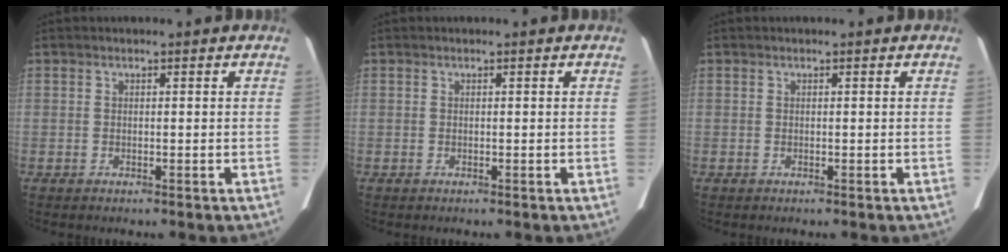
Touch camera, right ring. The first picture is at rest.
{"total": 0.0}
{"total": 0.0}